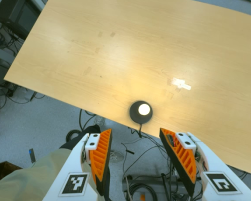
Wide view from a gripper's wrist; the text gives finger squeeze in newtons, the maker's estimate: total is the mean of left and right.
{"total": 0.0}